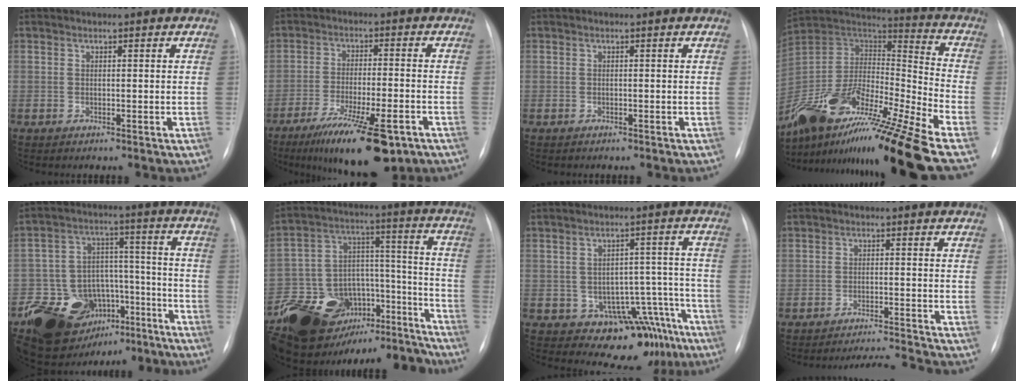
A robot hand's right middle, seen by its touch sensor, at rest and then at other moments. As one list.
[{"total": 15.2, "force": [-9.9, 3.2, 11.2], "torque": [-0.166, -0.028, -0.154]}, {"total": 0.0}, {"total": 30.5, "force": [-22.2, 2.3, 20.8], "torque": [-0.369, -0.040, -0.399]}, {"total": 18.9, "force": [-11.9, 12.5, 7.8], "torque": [-0.116, 0.087, -0.166]}, {"total": 27.1, "force": [-22.0, 12.6, 9.6], "torque": [-0.175, 0.051, -0.329]}, {"total": 11.5, "force": [-7.6, 7.2, 4.7], "torque": [-0.019, 0.053, -0.092]}, {"total": 5.7, "force": [-5.1, -2.7, -0.6], "torque": [0.002, 0.000, -0.085]}]